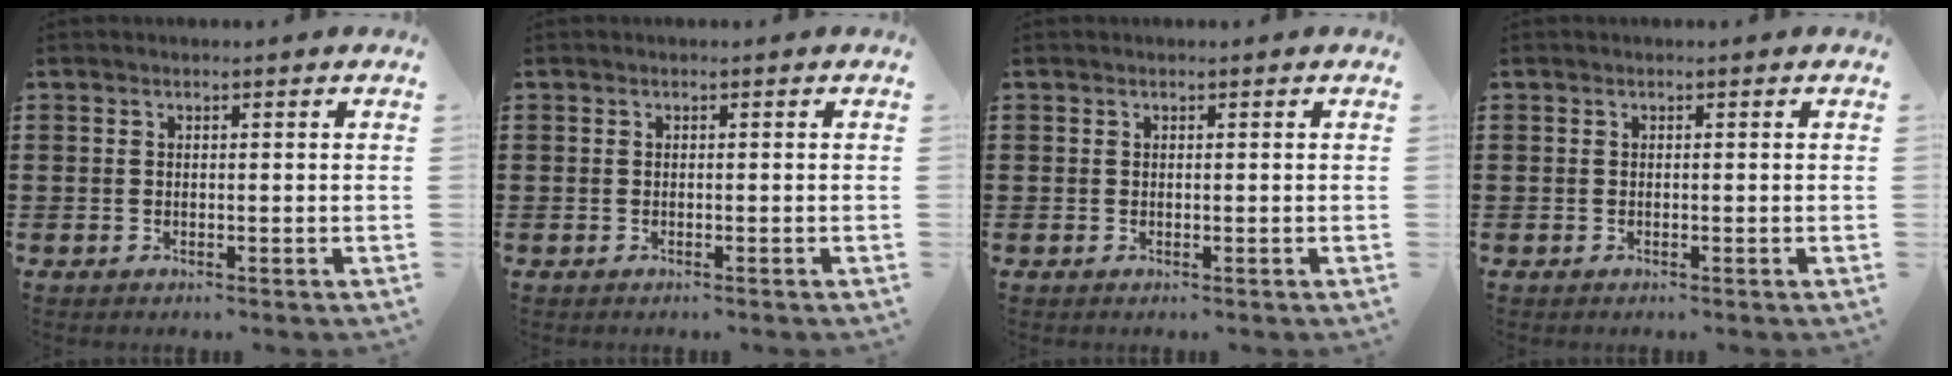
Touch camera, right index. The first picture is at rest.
{"total": 0.0}
{"total": 0.0}
{"total": 0.0}